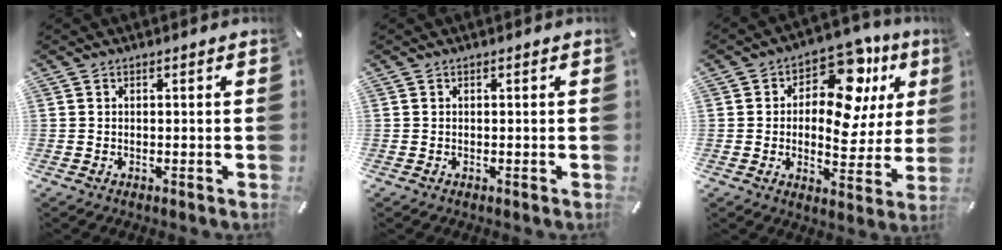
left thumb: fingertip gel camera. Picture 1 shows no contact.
{"total": 0.0}
{"total": 15.2, "force": [6.4, 8.9, 10.5], "torque": [-0.151, -0.043, 0.111]}